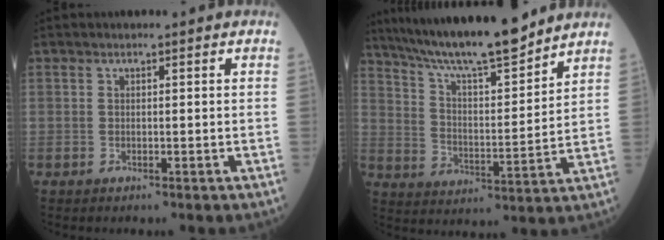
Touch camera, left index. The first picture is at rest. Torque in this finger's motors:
{"motor_torque": [0.20, -0.65, 0.29, 0.10]}